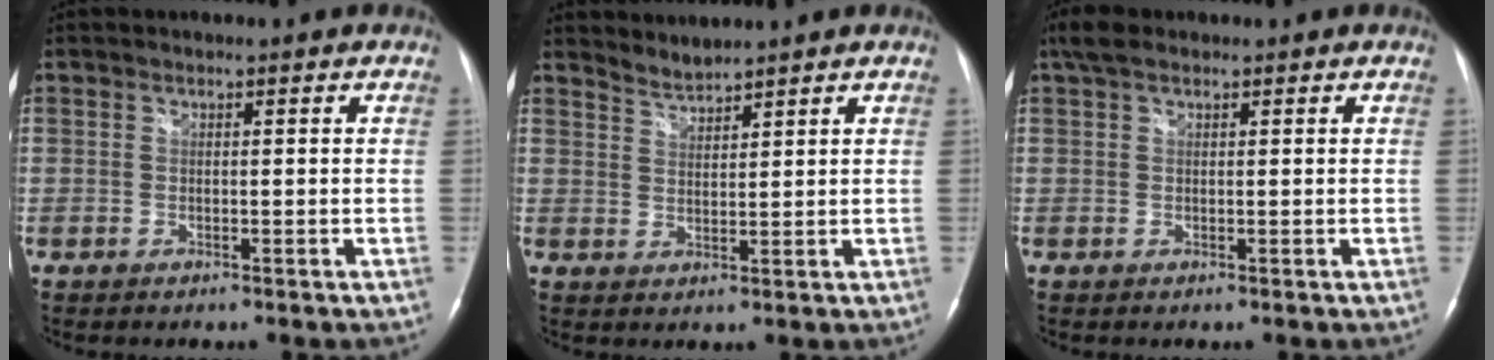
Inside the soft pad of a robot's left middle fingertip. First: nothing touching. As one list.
[{"total": 2.5, "force": [2.5, -0.2, -0.2], "torque": [0.001, 0.000, 0.054]}, {"total": 2.8, "force": [1.9, 1.4, 1.6], "torque": [-0.038, 0.024, 0.037]}]